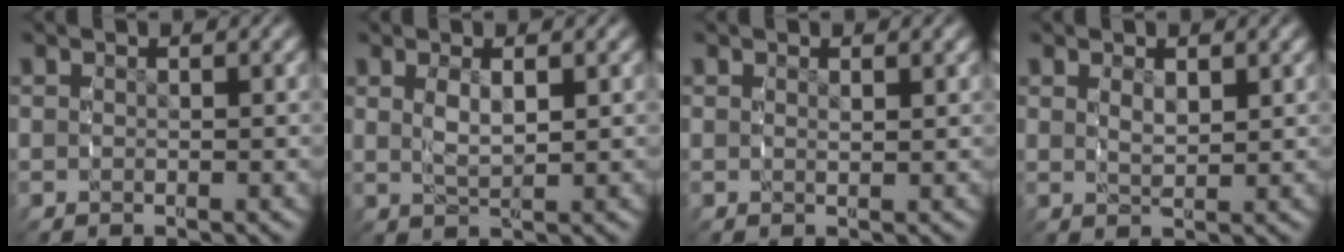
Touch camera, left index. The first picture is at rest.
{"total": 2.4, "force": [0.6, 0.4, 2.3], "torque": [-0.048, -0.010, 0.023]}
{"total": 0.7, "force": [0.5, -0.4, 0.2], "torque": [-0.004, -0.006, 0.012]}
{"total": 1.5, "force": [0.8, 0.1, 1.2], "torque": [-0.019, -0.014, 0.026]}